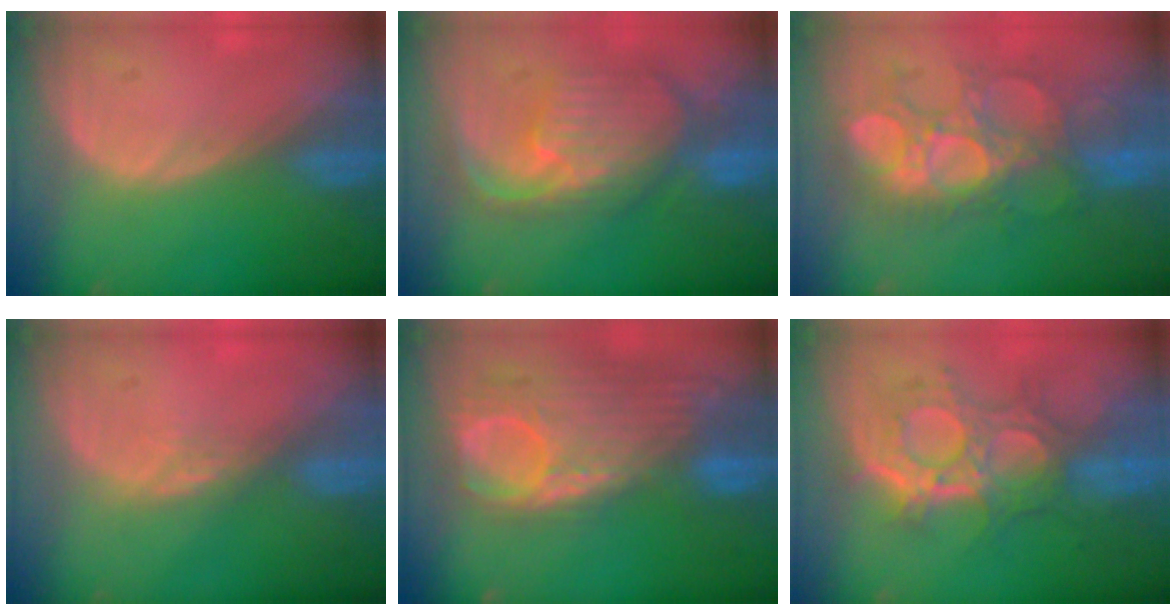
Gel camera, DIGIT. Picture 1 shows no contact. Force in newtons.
{"total": 10.6, "press": 9.5, "slide": 4.8}
{"total": 9.9, "press": 9.9, "slide": 1.0}
{"total": 2.4, "press": 1.9, "slide": 1.4}
{"total": 12.5, "press": 10.6, "slide": 6.6}
{"total": 9.9, "press": 9.6, "slide": 2.6}